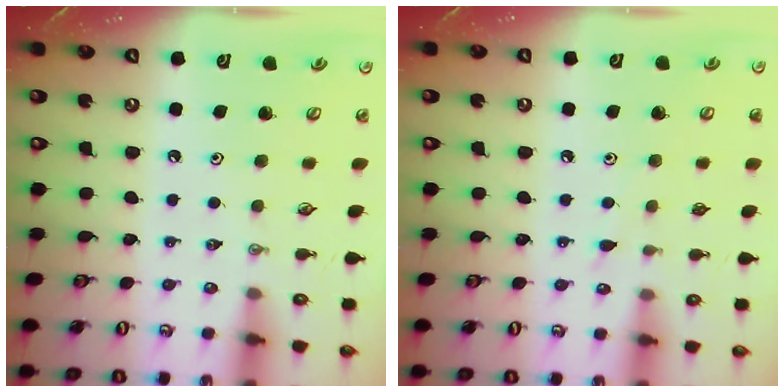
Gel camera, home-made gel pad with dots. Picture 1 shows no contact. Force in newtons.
{"total": 4.9, "press": 4.8, "slide": 0.7}